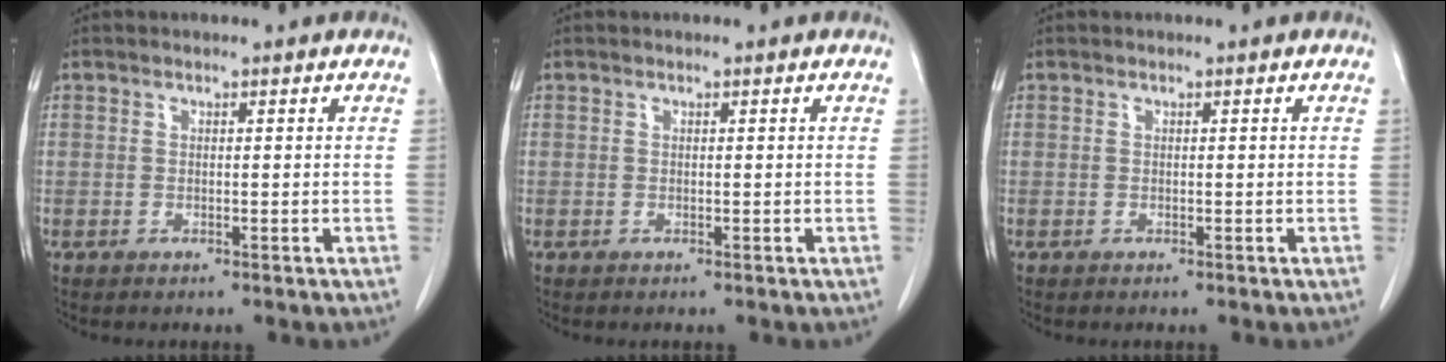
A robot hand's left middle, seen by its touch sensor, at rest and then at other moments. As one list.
[{"total": 0.0}, {"total": 0.0}]